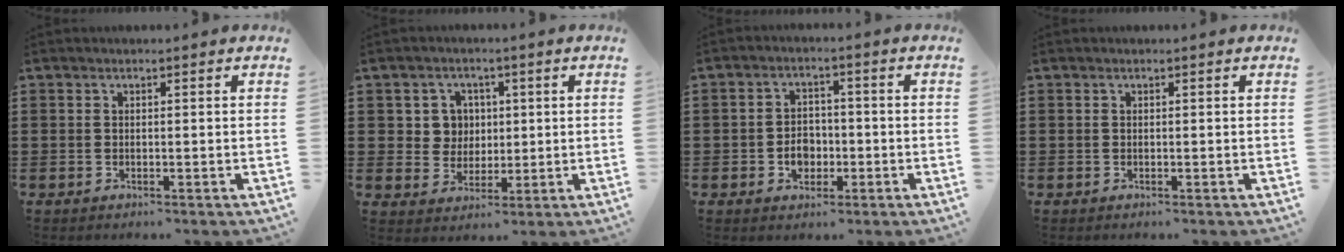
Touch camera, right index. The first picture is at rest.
{"total": 5.1, "force": [1.1, 4.7, 1.4], "torque": [-0.051, 0.016, 0.019]}
{"total": 3.9, "force": [-1.1, 3.0, 2.1], "torque": [-0.038, 0.002, -0.024]}
{"total": 0.0}